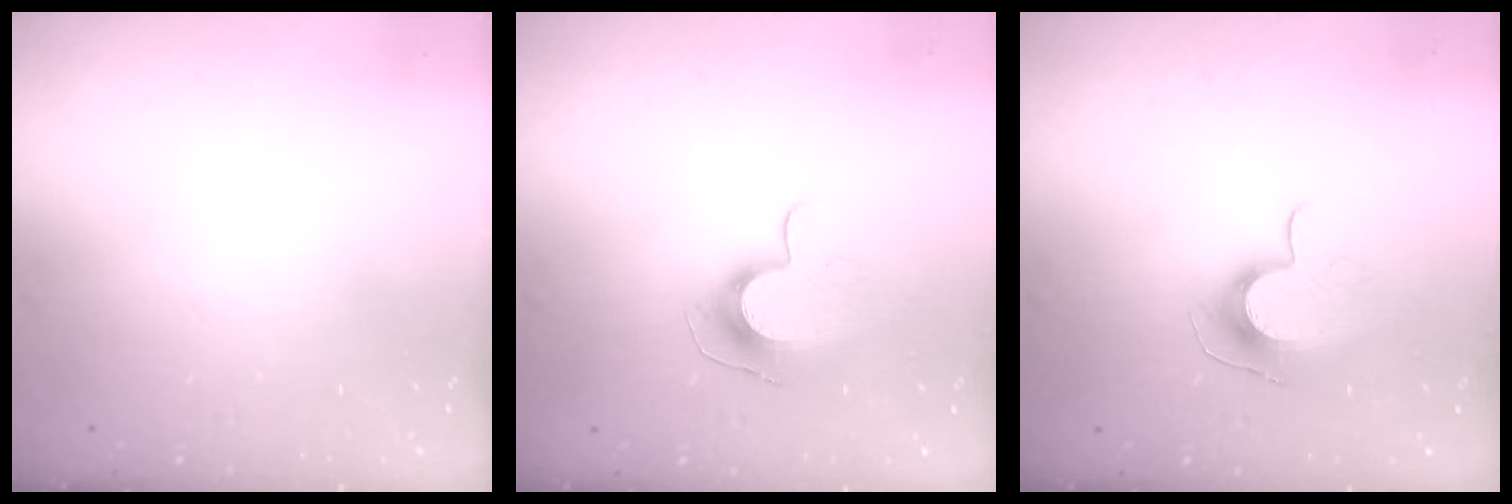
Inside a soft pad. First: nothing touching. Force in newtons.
{"total": 11.2, "press": 11.1, "slide": 0.5}
{"total": 11.2, "press": 11.1, "slide": 0.5}